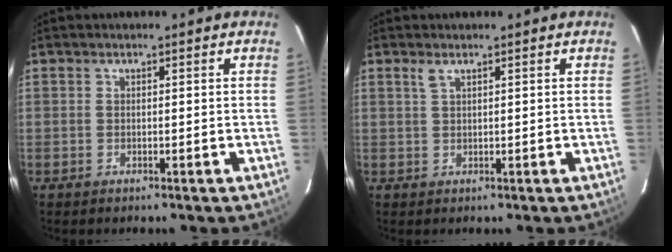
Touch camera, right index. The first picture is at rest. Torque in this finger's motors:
{"motor_torque": [0.00, 0.00, 0.00, 0.03]}